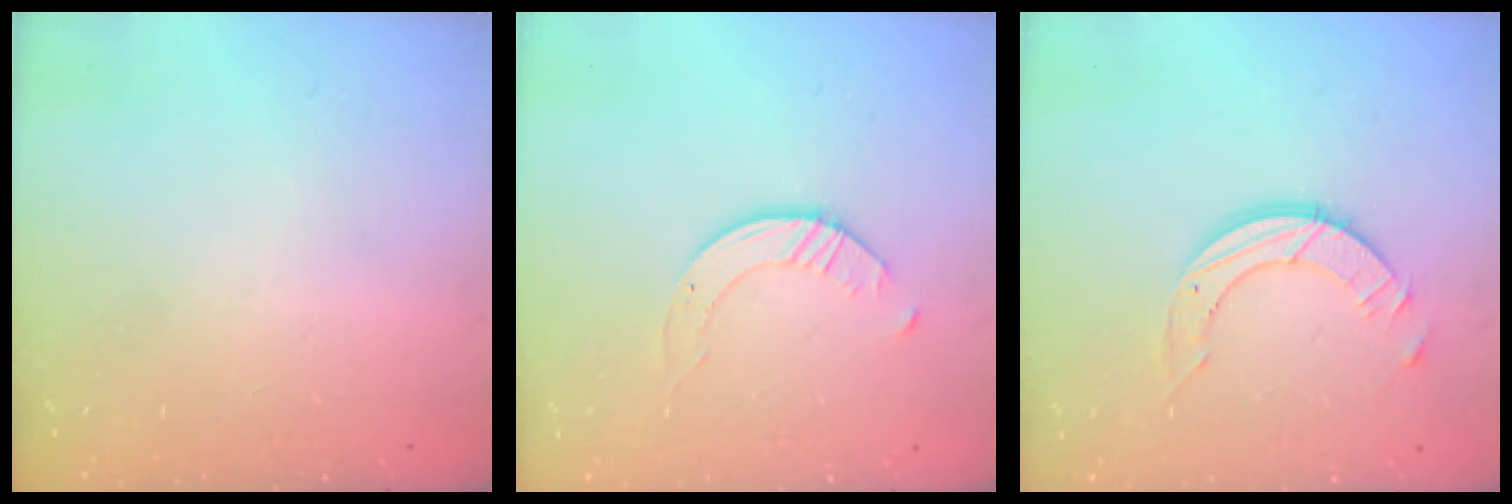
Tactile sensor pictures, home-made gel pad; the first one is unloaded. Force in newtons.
{"total": 2.7, "press": 2.7, "slide": 0.3}
{"total": 9.0, "press": 9.0, "slide": 0.8}